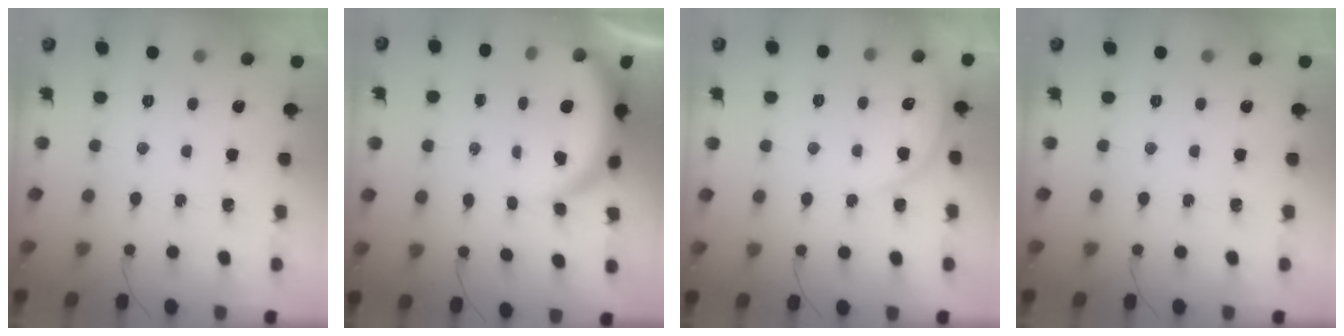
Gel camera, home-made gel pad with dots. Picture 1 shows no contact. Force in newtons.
{"total": 6.7, "press": 6.7, "slide": 0.5}
{"total": 5.4, "press": 5.4, "slide": 0.4}
{"total": 0.0}